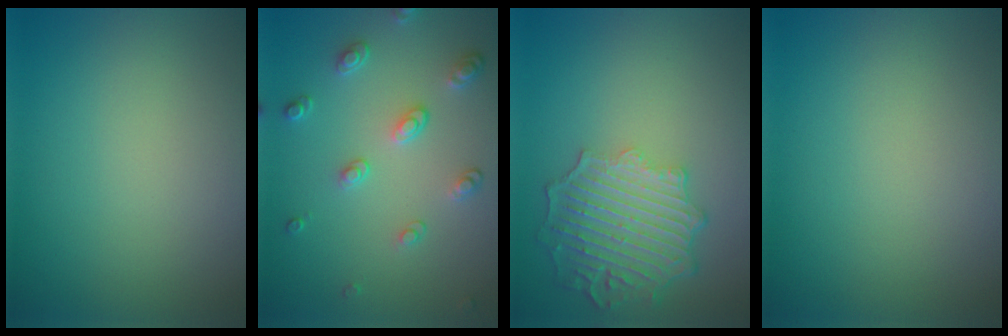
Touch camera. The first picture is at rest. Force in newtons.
{"total": 2.8, "press": 2.5, "slide": 1.1}
{"total": 6.3, "press": 5.0, "slide": 3.7}
{"total": 0.0}